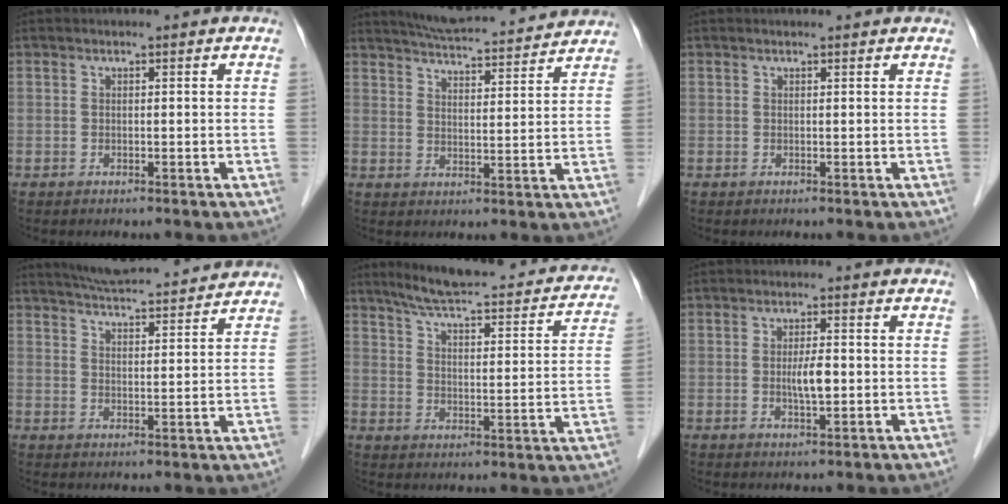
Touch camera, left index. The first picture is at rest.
{"total": 15.7, "force": [14.7, 1.8, 5.2], "torque": [-0.084, 0.021, 0.205]}
{"total": 1.4, "force": [1.4, 0.2, 0.4], "torque": [-0.012, 0.013, 0.014]}
{"total": 13.6, "force": [12.7, 1.3, 4.6], "torque": [-0.079, 0.019, 0.180]}
{"total": 22.3, "force": [19.3, 4.0, 10.4], "torque": [-0.143, -0.004, 0.240]}
{"total": 3.4, "force": [-0.5, 0.7, 3.2], "torque": [-0.064, -0.005, -0.007]}